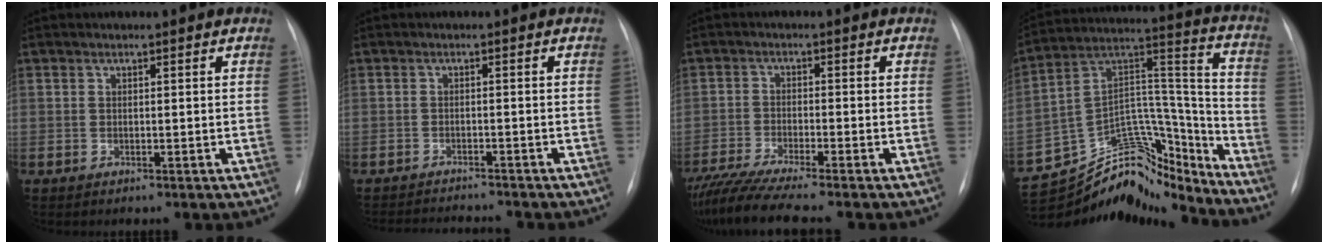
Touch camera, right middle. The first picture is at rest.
{"total": 7.0, "force": [-6.8, 0.0, 1.5], "torque": [-0.018, -0.005, -0.100]}
{"total": 10.2, "force": [-8.8, -0.9, 5.0], "torque": [-0.083, -0.026, -0.146]}
{"total": 19.2, "force": [-18.2, 5.3, 3.2], "torque": [-0.047, 0.094, -0.290]}